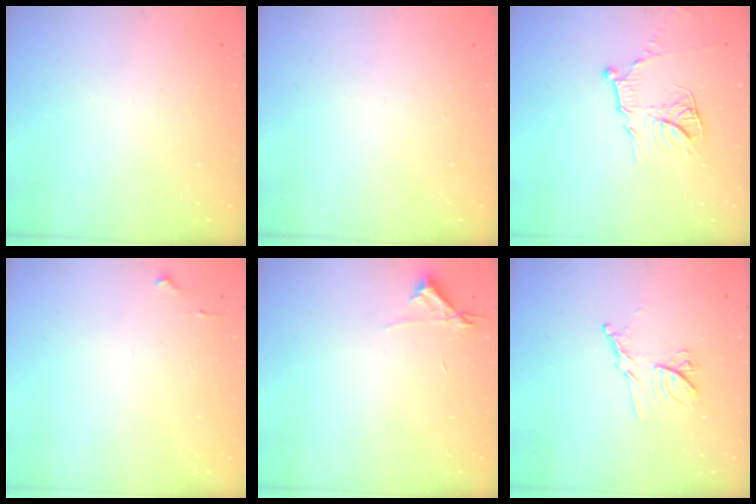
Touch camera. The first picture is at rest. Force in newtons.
{"total": 1.5, "press": 1.5, "slide": 0.1}
{"total": 14.1, "press": 14.1, "slide": 1.4}
{"total": 2.7, "press": 2.6, "slide": 0.4}
{"total": 5.0, "press": 4.9, "slide": 0.7}
{"total": 11.0, "press": 11.0, "slide": 0.4}